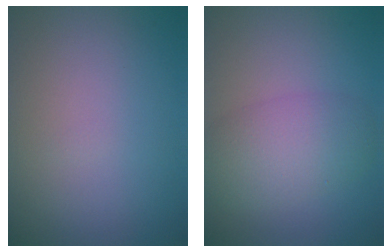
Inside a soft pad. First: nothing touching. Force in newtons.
{"total": 4.7, "press": 4.7, "slide": 0.2}